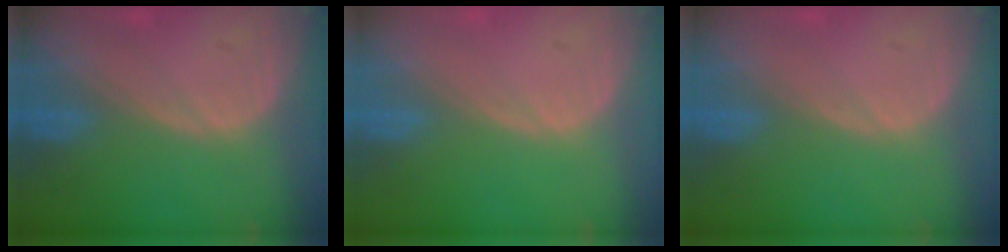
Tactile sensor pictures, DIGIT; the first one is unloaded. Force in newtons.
{"total": 0.0}
{"total": 0.0}